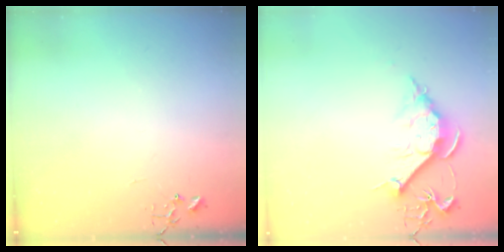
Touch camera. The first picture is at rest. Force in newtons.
{"total": 10.2, "press": 10.2, "slide": 1.0}